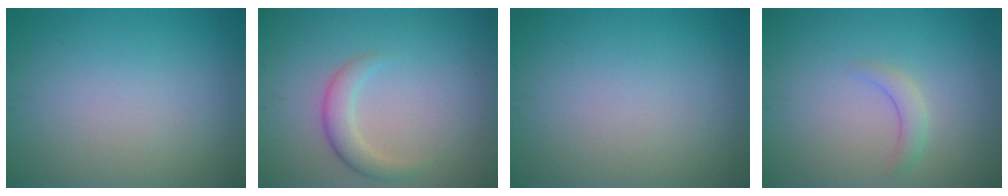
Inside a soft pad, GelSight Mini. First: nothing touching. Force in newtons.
{"total": 2.4, "press": 2.4, "slide": 0.1}
{"total": 0.0}
{"total": 1.5, "press": 1.5, "slide": 0.3}